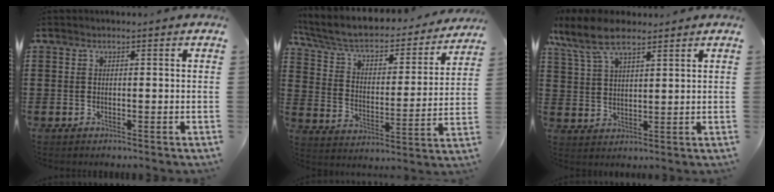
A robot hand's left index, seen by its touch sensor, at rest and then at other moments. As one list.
[{"total": 5.5, "force": [4.2, 2.2, 2.8], "torque": [-0.075, -0.034, 0.066]}, {"total": 8.2, "force": [6.0, 3.0, 4.7], "torque": [-0.117, -0.006, 0.111]}]